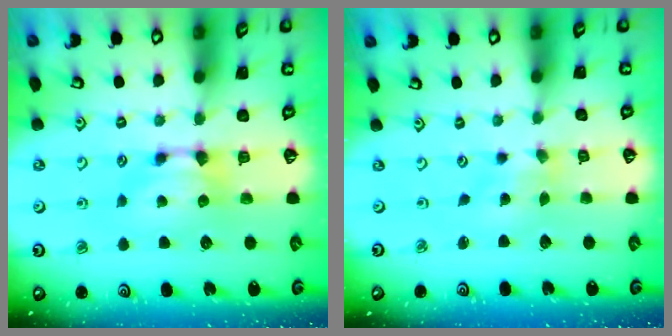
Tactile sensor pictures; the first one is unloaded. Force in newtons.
{"total": 2.6, "press": 2.4, "slide": 0.9}